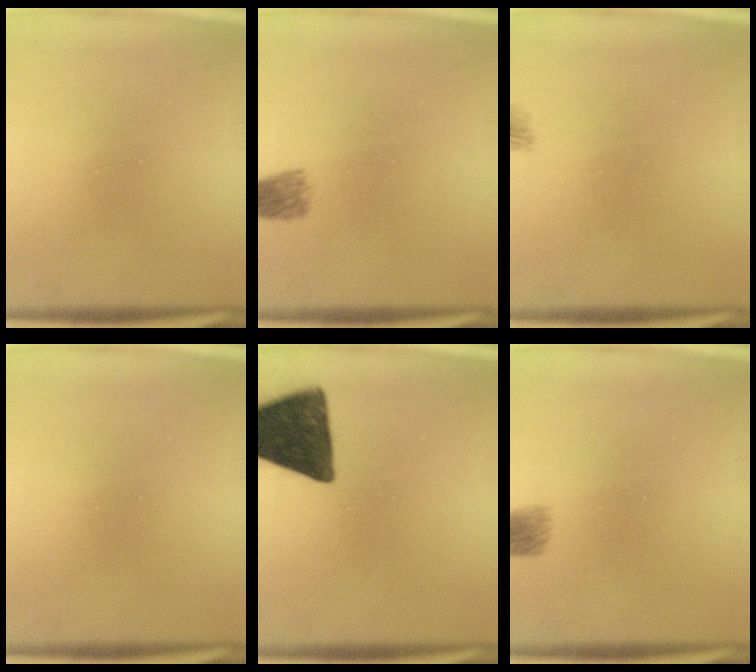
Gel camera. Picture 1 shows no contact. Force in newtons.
{"total": 2.6}
{"total": 1.6}
{"total": 0.0}
{"total": 13.0}
{"total": 3.4}